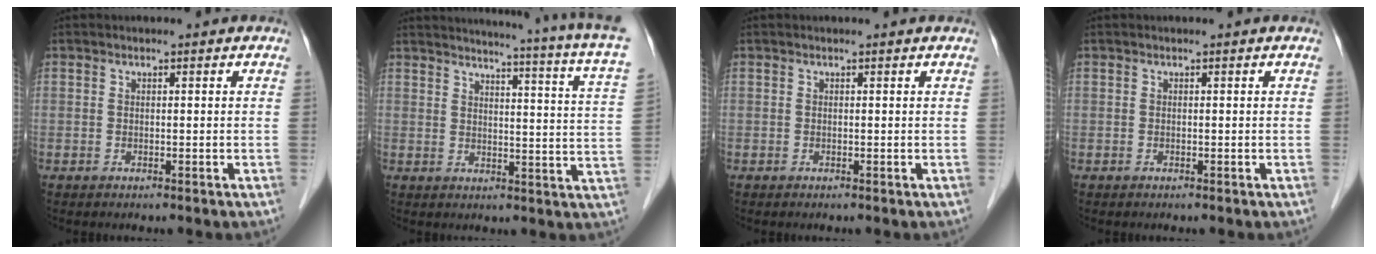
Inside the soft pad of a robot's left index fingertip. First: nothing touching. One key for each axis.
{"total": 18.4, "fx": 15.8, "fy": -1.2, "fz": 9.4, "tx": -0.141, "ty": -0.068, "tz": 0.171}
{"total": 0.7, "fx": 0.7, "fy": 0.0, "fz": 0.1, "tx": -0.007, "ty": 0.002, "tz": 0.006}
{"total": 0.0}